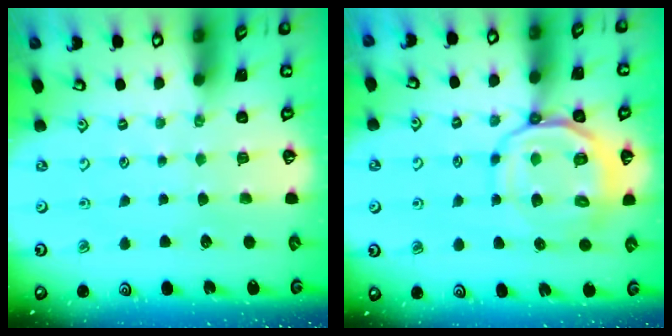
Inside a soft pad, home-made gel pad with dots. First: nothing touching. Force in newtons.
{"total": 12.5, "press": 12.3, "slide": 1.9}